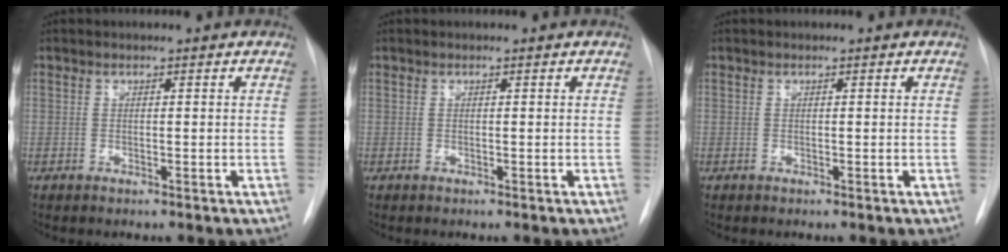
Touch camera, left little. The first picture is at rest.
{"total": 0.0}
{"total": 0.0}